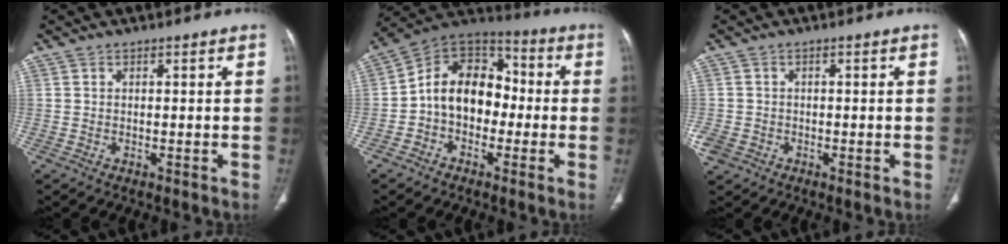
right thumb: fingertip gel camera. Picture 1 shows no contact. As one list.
[{"total": 13.6, "force": [-1.7, 10.0, 9.0], "torque": [-0.116, 0.048, -0.043]}, {"total": 3.2, "force": [-1.2, 2.8, 1.2], "torque": [-0.025, 0.008, -0.018]}]